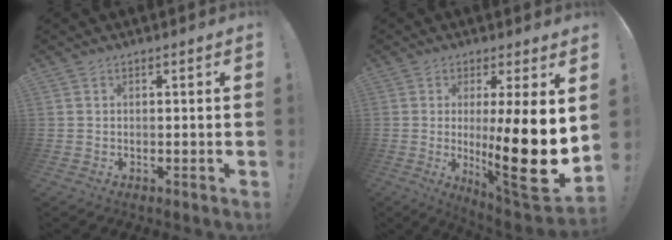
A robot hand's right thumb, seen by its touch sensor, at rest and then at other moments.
{"total": 19.7, "force": [-0.6, 2.9, 19.5], "torque": [-0.296, -0.030, -0.004]}